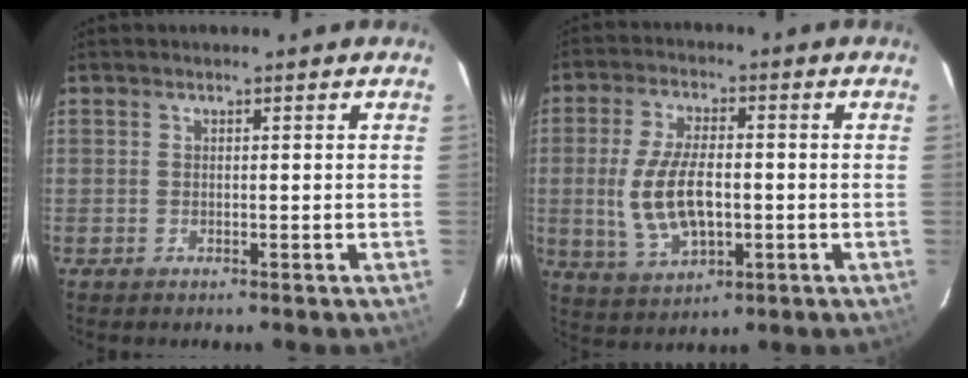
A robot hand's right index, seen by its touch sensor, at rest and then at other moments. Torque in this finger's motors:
{"motor_torque": [0.43, -0.08, 0.57, 0.15]}